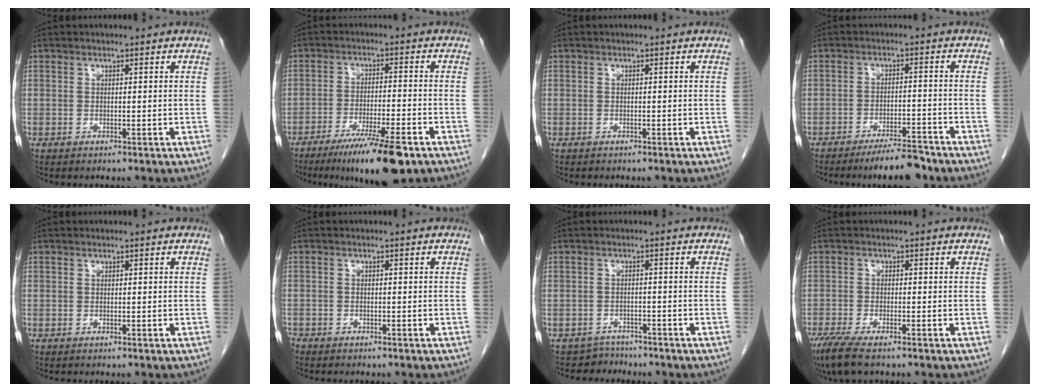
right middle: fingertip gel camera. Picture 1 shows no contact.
{"total": 11.8, "force": [-7.9, 1.0, 8.8], "torque": [-0.138, -0.026, -0.125]}
{"total": 0.0}
{"total": 6.9, "force": [-5.9, 0.8, 3.4], "torque": [-0.047, -0.012, -0.097]}
{"total": 0.0}
{"total": 1.9, "force": [-1.6, 1.0, 0.4], "torque": [-0.012, 0.000, -0.027]}
{"total": 3.1, "force": [-2.5, 1.0, -1.5], "torque": [0.030, 0.000, -0.046]}
{"total": 6.1, "force": [-4.5, 1.1, 4.0], "torque": [-0.071, -0.018, -0.079]}